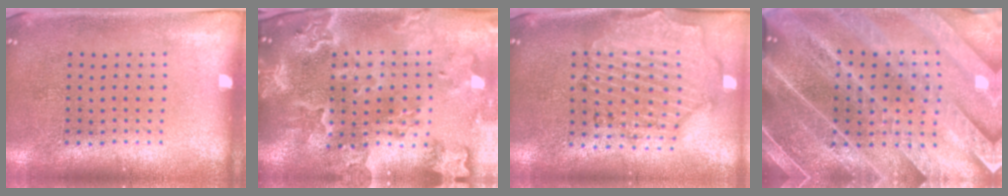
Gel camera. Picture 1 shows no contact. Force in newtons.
{"total": 4.5, "press": 3.7, "slide": 2.6}
{"total": 1.6, "press": 1.6, "slide": 0.4}
{"total": 5.5, "press": 4.7, "slide": 2.8}